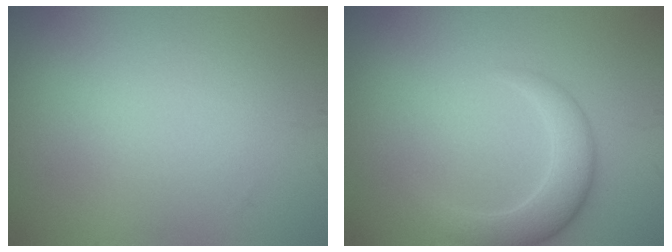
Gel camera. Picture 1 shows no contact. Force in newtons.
{"total": 3.4, "press": 3.4, "slide": 0.3}